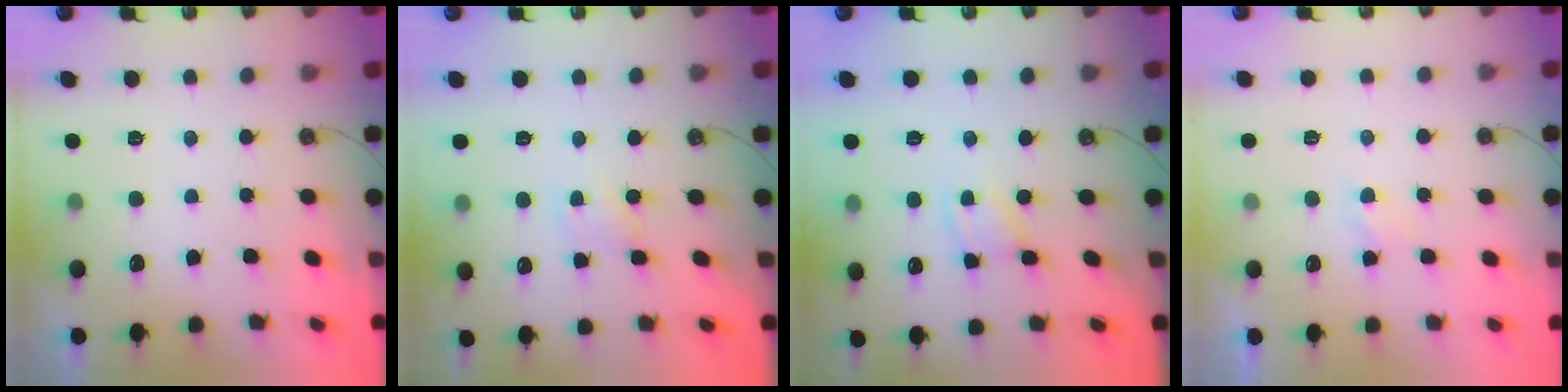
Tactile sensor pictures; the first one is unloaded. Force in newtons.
{"total": 2.2, "press": 2.2, "slide": 0.3}
{"total": 1.2, "press": 1.2, "slide": 0.2}
{"total": 2.9, "press": 2.9, "slide": 0.4}